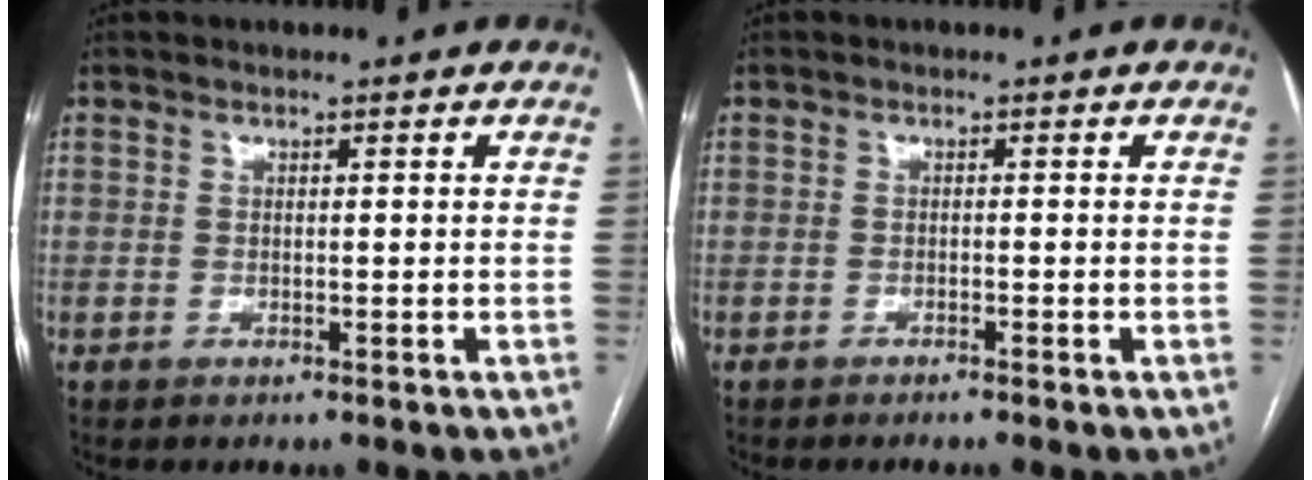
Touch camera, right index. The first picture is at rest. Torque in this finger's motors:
{"motor_torque": [-0.03, 0.11, -0.05, 0.00]}